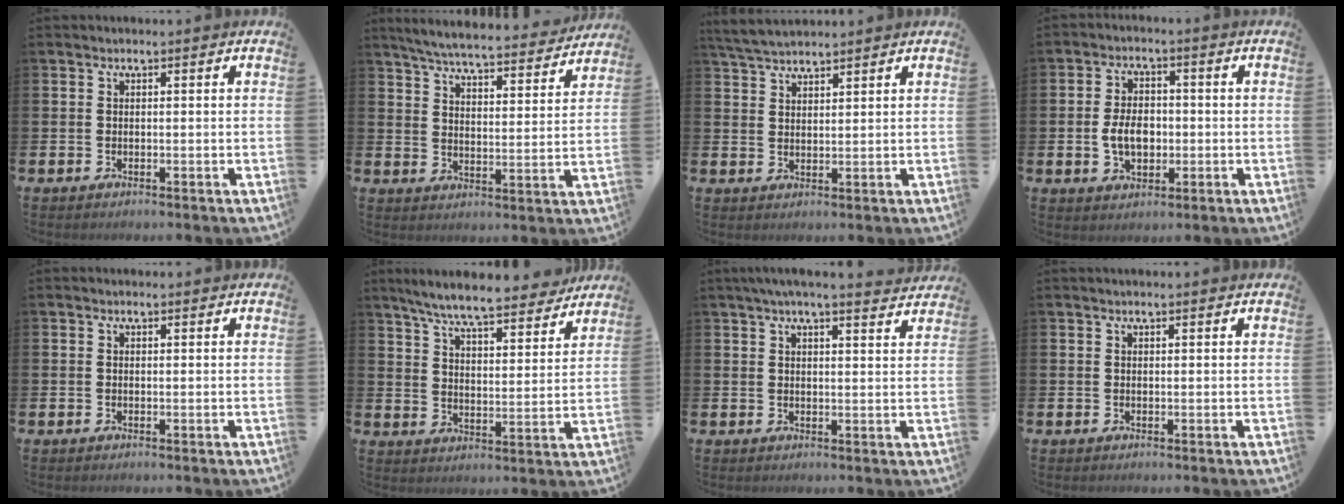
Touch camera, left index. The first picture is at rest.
{"total": 6.0, "force": [5.8, 0.4, 1.5], "torque": [-0.050, -0.044, 0.098]}
{"total": 3.9, "force": [3.8, 0.7, 0.8], "torque": [-0.023, -0.013, 0.069]}
{"total": 5.0, "force": [-0.6, 3.4, 3.7], "torque": [-0.054, 0.003, -0.016]}
{"total": 0.0}
{"total": 8.1, "force": [7.5, 0.7, 2.9], "torque": [-0.082, -0.046, 0.130]}
{"total": 4.7, "force": [4.4, -0.1, 1.7], "torque": [-0.035, -0.016, 0.076]}
{"total": 0.7, "force": [0.7, -0.1, 0.1], "torque": [0.005, -0.004, 0.011]}